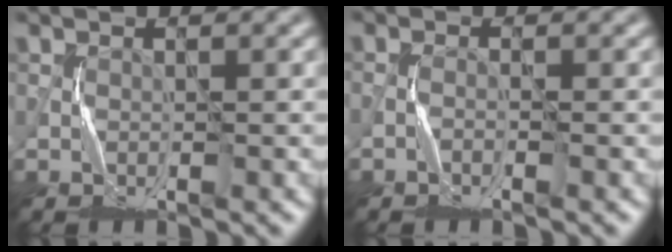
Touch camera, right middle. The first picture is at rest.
{"total": 0.8, "force": [-0.6, 0.1, 0.6], "torque": [-0.013, 0.003, -0.015]}